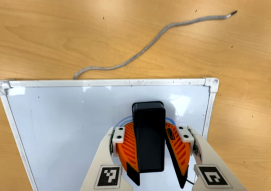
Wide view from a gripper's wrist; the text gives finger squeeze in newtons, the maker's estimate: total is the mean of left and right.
{"total": 13.6, "left": 15.8, "right": 11.5}